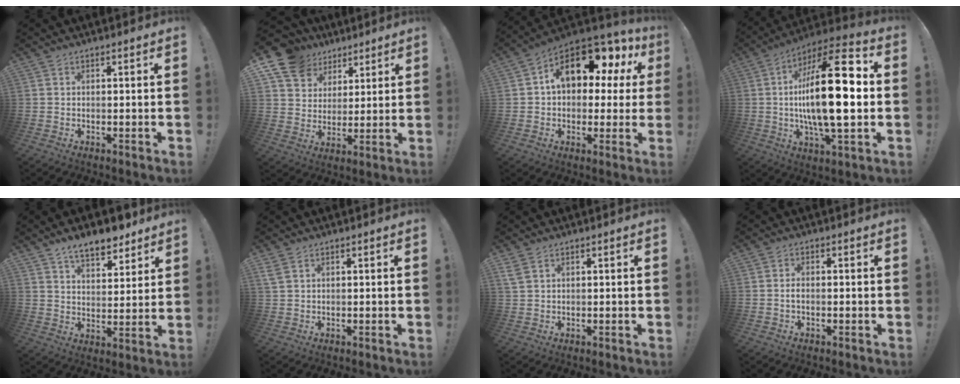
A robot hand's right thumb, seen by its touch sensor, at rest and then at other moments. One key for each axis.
{"total": 12.8, "fx": 8.3, "fy": 9.0, "fz": 3.7, "tx": -0.071, "ty": -0.051, "tz": 0.161}
{"total": 14.7, "fx": 6.4, "fy": 8.4, "fz": 10.2, "tx": -0.151, "ty": -0.036, "tz": 0.106}
{"total": 26.6, "fx": -0.5, "fy": 8.6, "fz": 25.1, "tx": -0.438, "ty": -0.002, "tz": -0.020}
{"total": 9.9, "fx": 7.6, "fy": 4.1, "fz": 4.9, "tx": -0.074, "ty": -0.046, "tz": 0.138}
{"total": 2.5, "fx": 1.4, "fy": 1.2, "fz": 1.6, "tx": -0.036, "ty": 0.003, "tz": 0.028}
{"total": 3.0, "fx": 1.7, "fy": 1.5, "fz": 2.0, "tx": -0.044, "ty": 0.002, "tz": 0.034}
{"total": 1.7, "fx": -0.6, "fy": 0.7, "fz": 1.4, "tx": -0.031, "ty": 0.007, "tz": -0.010}